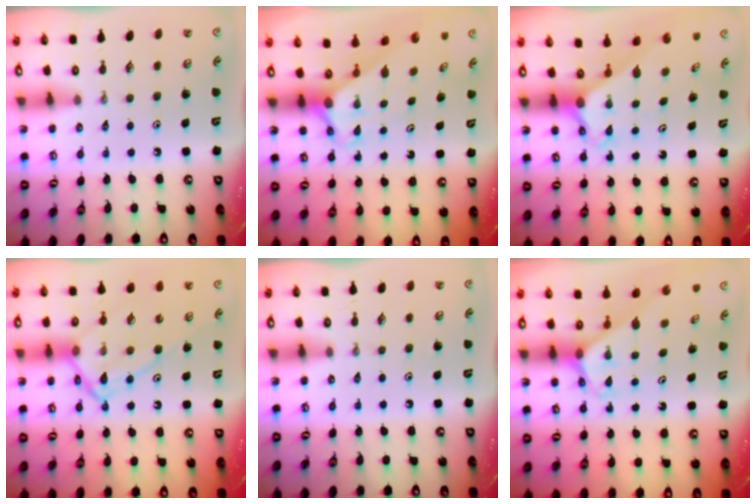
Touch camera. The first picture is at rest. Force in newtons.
{"total": 2.7, "press": 2.7, "slide": 0.0}
{"total": 2.7, "press": 2.7, "slide": 0.1}
{"total": 13.0, "press": 13.0, "slide": 1.2}
{"total": 0.0}
{"total": 2.4, "press": 2.4, "slide": 0.2}